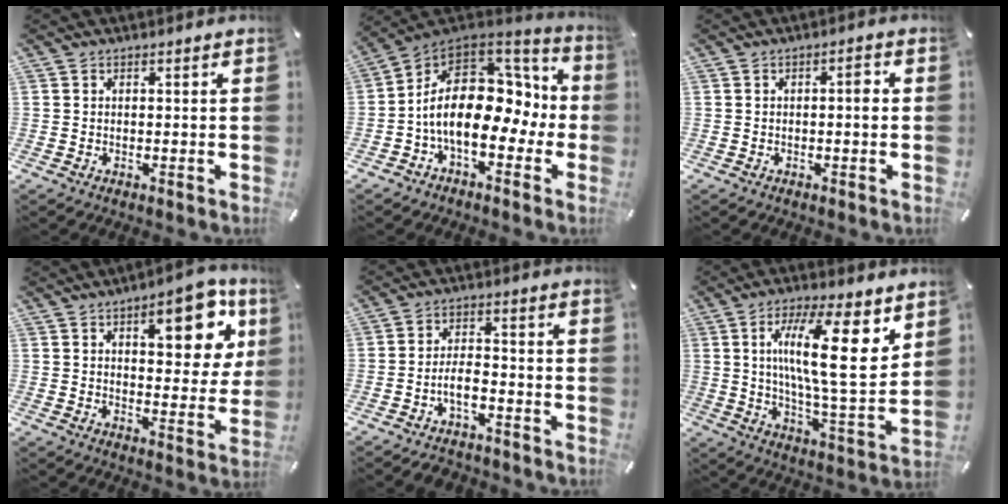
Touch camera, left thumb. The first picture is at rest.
{"total": 19.0, "force": [-1.1, 11.6, 15.0], "torque": [-0.277, -0.011, -0.016]}
{"total": 2.7, "force": [-0.1, 0.8, 2.6], "torque": [-0.041, 0.006, -0.008]}
{"total": 14.5, "force": [6.9, 6.6, 10.9], "torque": [-0.130, -0.029, 0.109]}
{"total": 6.6, "force": [-3.8, 3.3, 4.2], "torque": [-0.084, 0.018, -0.072]}
{"total": 19.0, "force": [6.8, 5.5, 16.8], "torque": [-0.282, -0.029, 0.098]}